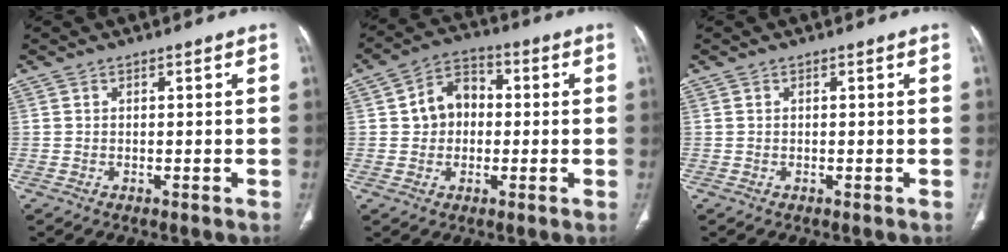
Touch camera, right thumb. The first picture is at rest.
{"total": 8.2, "force": [0.5, 6.5, 4.9], "torque": [-0.055, 0.021, 0.000]}
{"total": 0.0}